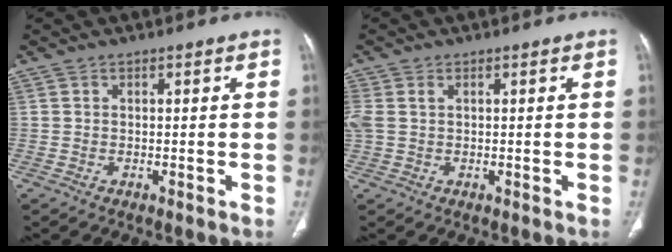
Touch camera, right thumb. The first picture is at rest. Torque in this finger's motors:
{"motor_torque": [0.06, -0.06, 0.36, 0.64, 0.18]}